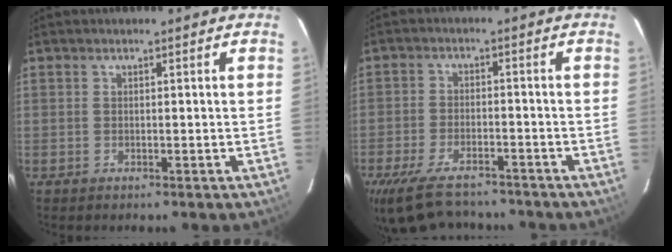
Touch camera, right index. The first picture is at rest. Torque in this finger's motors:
{"motor_torque": [1.70, -0.45, 0.23, 0.02]}